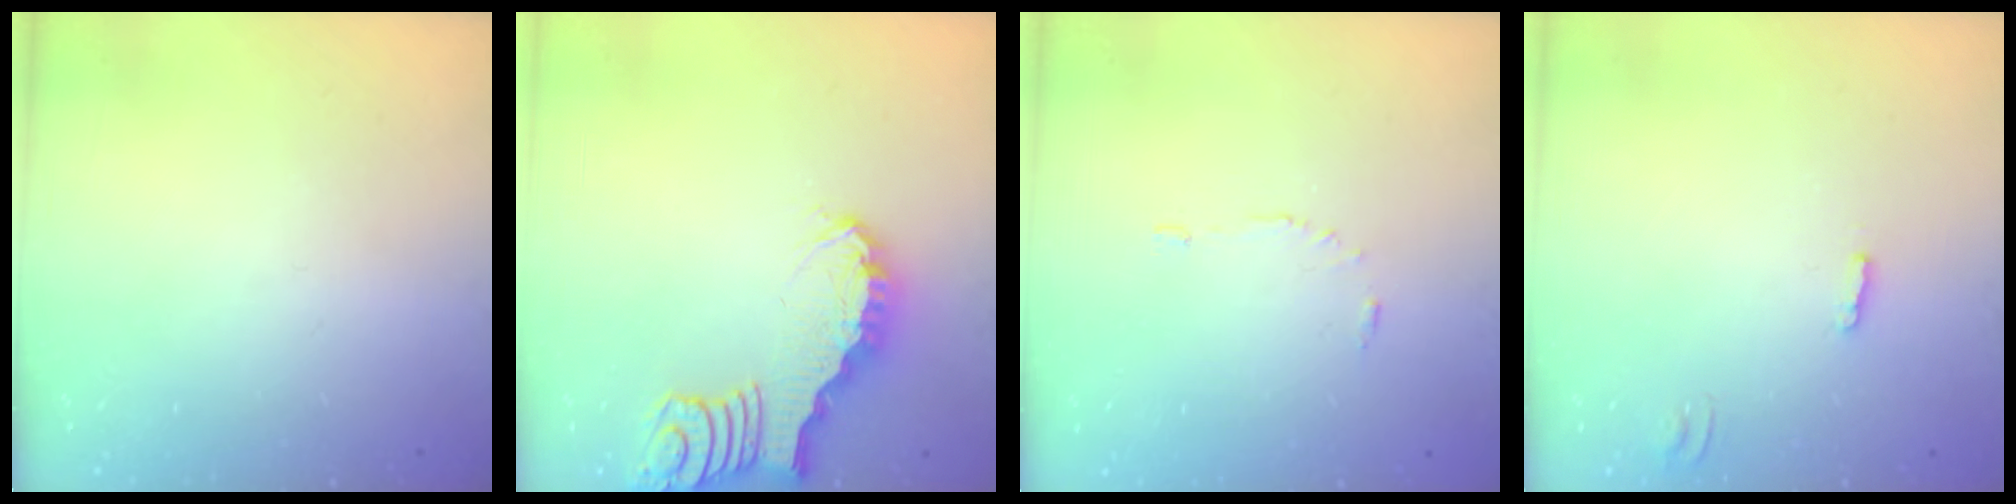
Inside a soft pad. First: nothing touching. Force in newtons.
{"total": 2.5, "press": 2.5, "slide": 0.2}
{"total": 3.4, "press": 3.4, "slide": 0.4}
{"total": 1.8, "press": 1.8, "slide": 0.2}